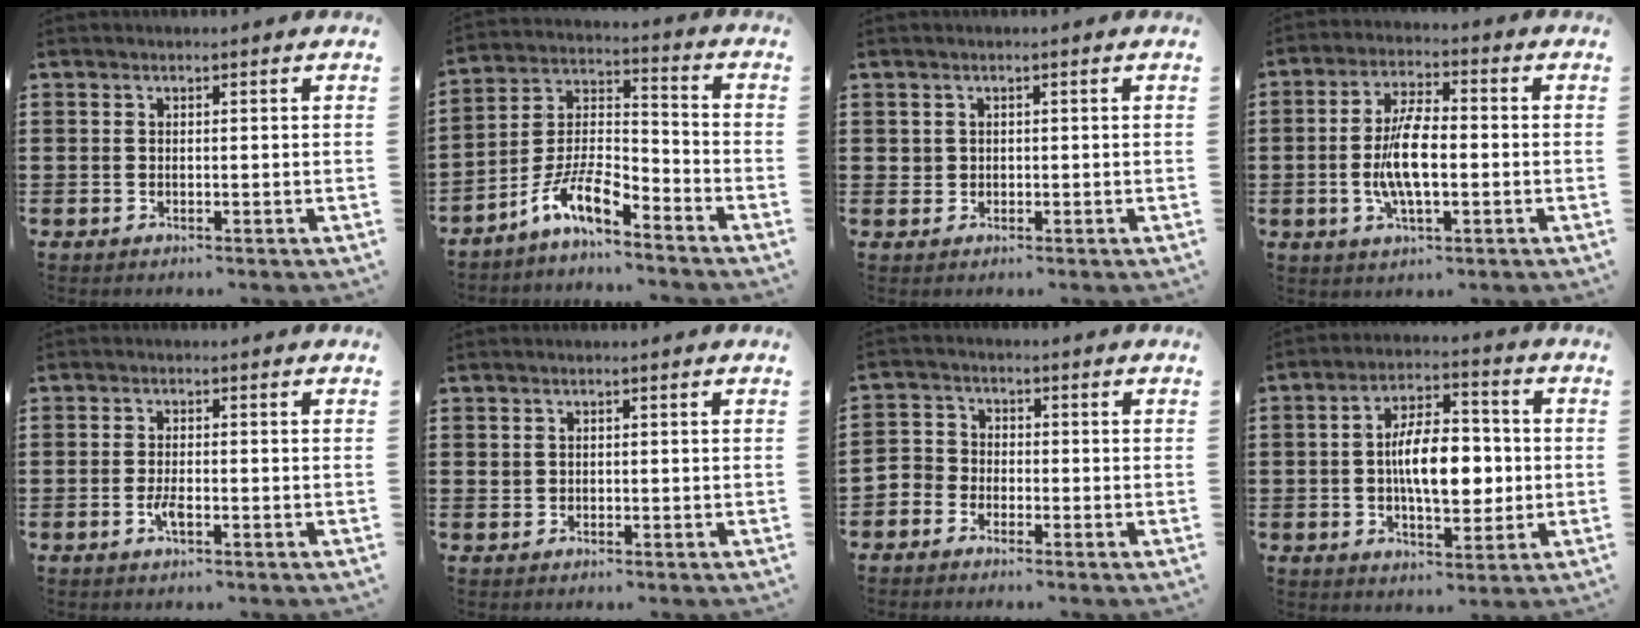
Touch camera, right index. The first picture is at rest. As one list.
[{"total": 9.0, "force": [-6.8, 2.8, 5.3], "torque": [-0.116, 0.004, -0.133]}, {"total": 1.1, "force": [0.5, 1.0, 0.2], "torque": [-0.004, 0.006, 0.009]}, {"total": 8.7, "force": [-1.0, 3.3, 8.0], "torque": [-0.172, -0.003, -0.024]}, {"total": 2.6, "force": [-1.0, 0.6, 2.3], "torque": [-0.054, -0.005, -0.023]}, {"total": 0.7, "force": [0.4, 0.6, 0.1], "torque": [-0.003, 0.005, 0.008]}, {"total": 2.6, "force": [-2.0, 1.6, 0.0], "torque": [-0.018, 0.006, -0.049]}, {"total": 9.5, "force": [-0.3, 4.6, 8.2], "torque": [-0.129, 0.004, -0.009]}]